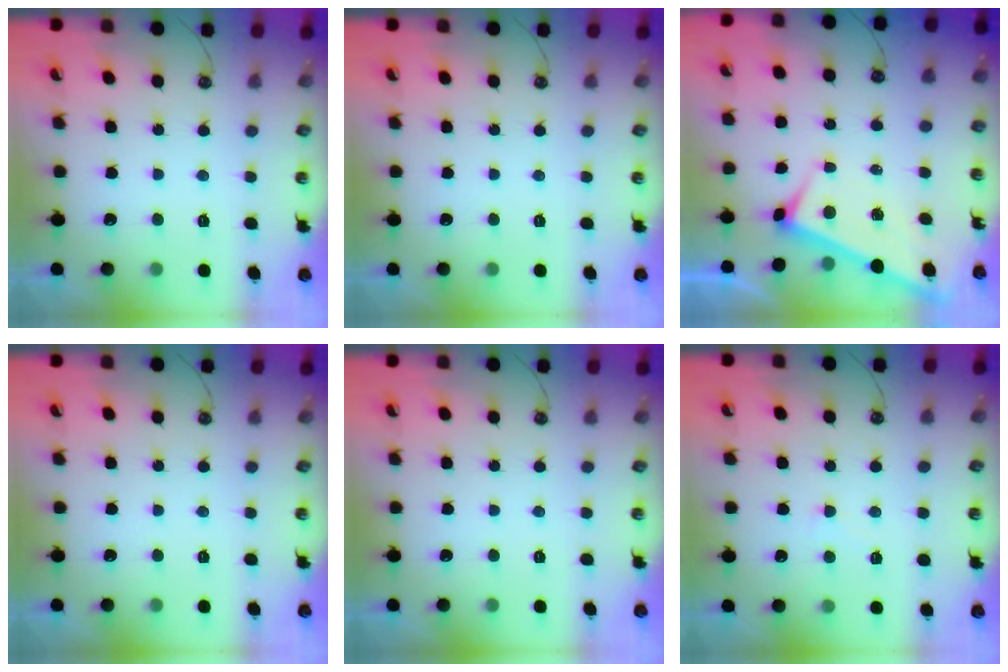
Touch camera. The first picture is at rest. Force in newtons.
{"total": 0.0}
{"total": 3.1, "press": 3.1, "slide": 0.0}
{"total": 0.0}
{"total": 0.0}
{"total": 1.9, "press": 1.8, "slide": 0.6}